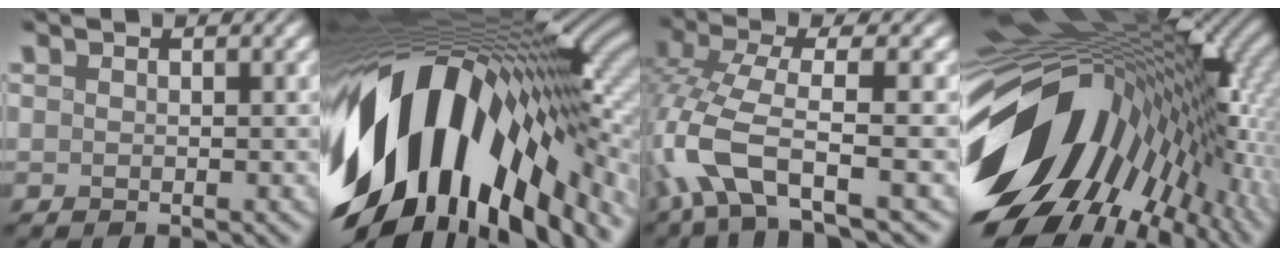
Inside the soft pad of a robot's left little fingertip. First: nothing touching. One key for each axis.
{"total": 17.8, "fx": -5.8, "fy": 9.5, "fz": 13.9, "tx": -0.259, "ty": -0.029, "tz": -0.106}
{"total": 7.3, "fx": -2.9, "fy": 1.8, "fz": 6.4, "tx": -0.152, "ty": 0.010, "tz": -0.071}
{"total": 19.5, "fx": -5.3, "fy": 10.7, "fz": 15.4, "tx": -0.273, "ty": -0.049, "tz": -0.076}